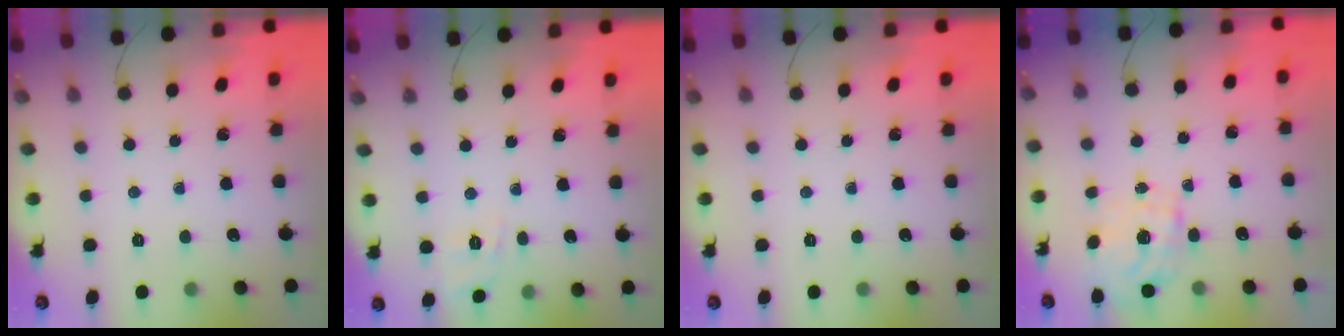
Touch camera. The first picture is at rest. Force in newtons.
{"total": 2.1, "press": 0.8, "slide": 1.9}
{"total": 0.0}
{"total": 1.3, "press": 1.1, "slide": 0.6}